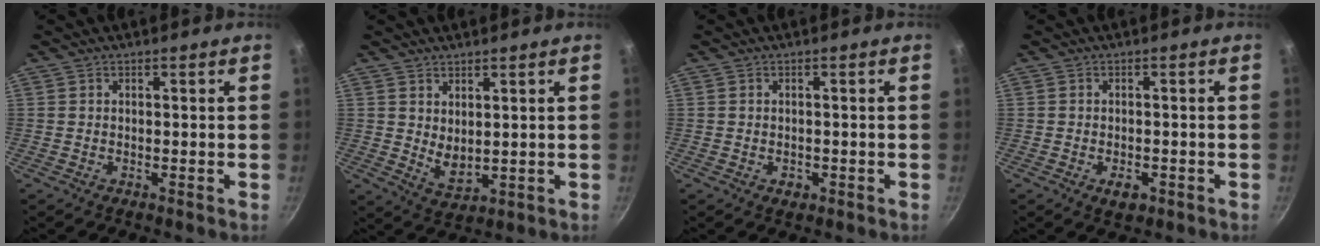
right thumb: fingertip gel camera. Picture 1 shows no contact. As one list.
[{"total": 4.8, "force": [1.8, 2.6, 3.6], "torque": [-0.053, -0.027, 0.039]}, {"total": 1.8, "force": [-0.6, 1.3, 1.0], "torque": [-0.014, 0.002, -0.005]}, {"total": 3.1, "force": [-1.3, 1.8, 2.2], "torque": [-0.029, 0.006, -0.016]}]